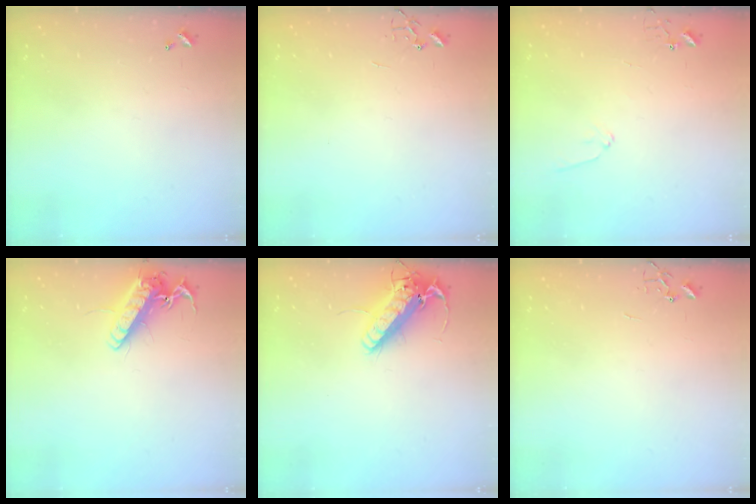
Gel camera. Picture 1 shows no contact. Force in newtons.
{"total": 0.0}
{"total": 6.5, "press": 6.5, "slide": 0.6}
{"total": 13.8, "press": 13.7, "slide": 1.9}
{"total": 15.9, "press": 15.7, "slide": 2.8}
{"total": 0.0}